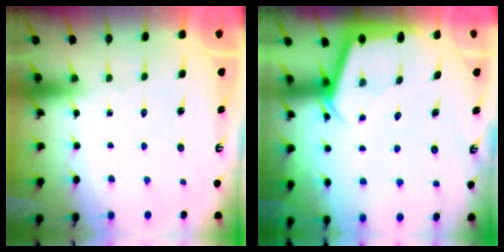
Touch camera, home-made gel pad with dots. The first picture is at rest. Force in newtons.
{"total": 2.9, "press": 2.8, "slide": 0.3}